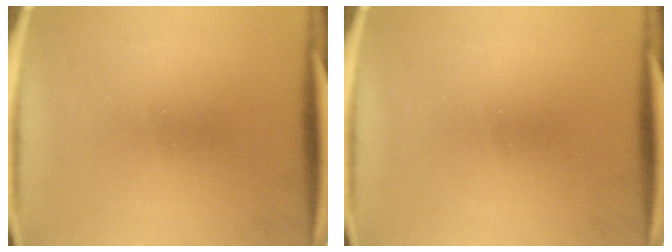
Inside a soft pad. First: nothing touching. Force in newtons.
{"total": 0.0}